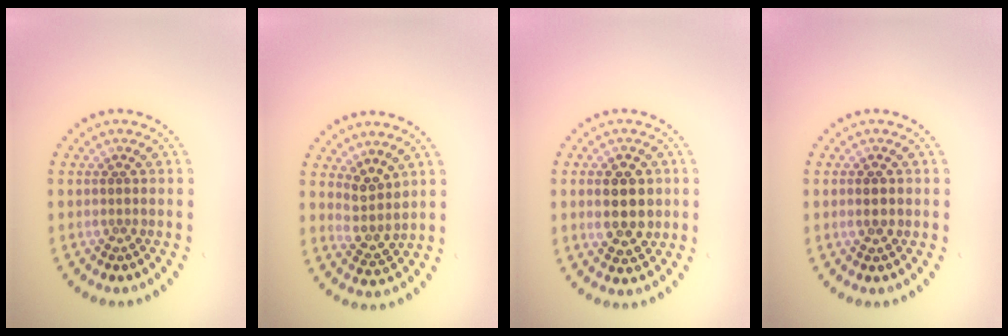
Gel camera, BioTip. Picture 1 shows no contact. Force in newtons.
{"total": 2.4, "press": 1.8, "slide": 1.5}
{"total": 4.0, "press": 4.0, "slide": 0.3}
{"total": 1.8, "press": 1.8, "slide": 0.1}